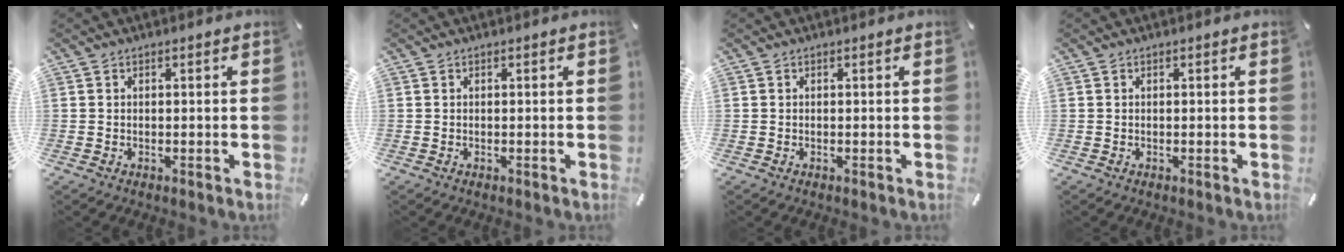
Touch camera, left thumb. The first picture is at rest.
{"total": 0.0}
{"total": 0.0}
{"total": 0.0}